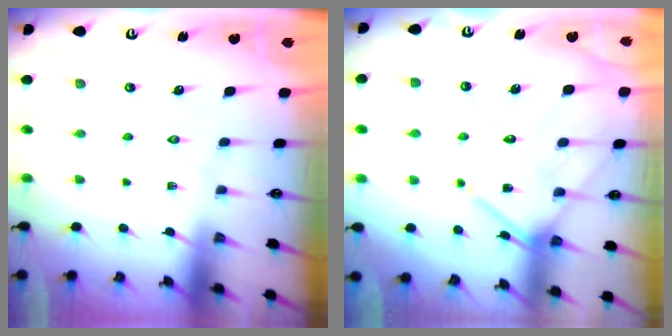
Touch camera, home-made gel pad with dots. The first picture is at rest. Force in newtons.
{"total": 14.0, "press": 13.9, "slide": 1.1}